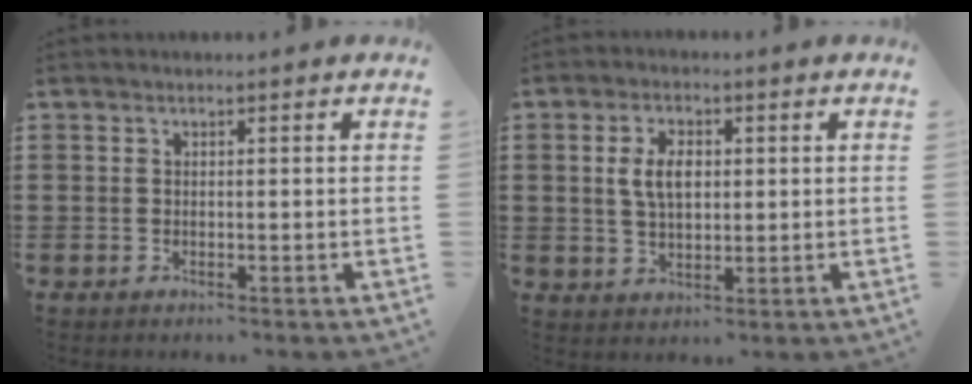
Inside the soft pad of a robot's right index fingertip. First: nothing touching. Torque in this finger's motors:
{"motor_torque": [0.24, -0.02, 0.37, 0.12]}